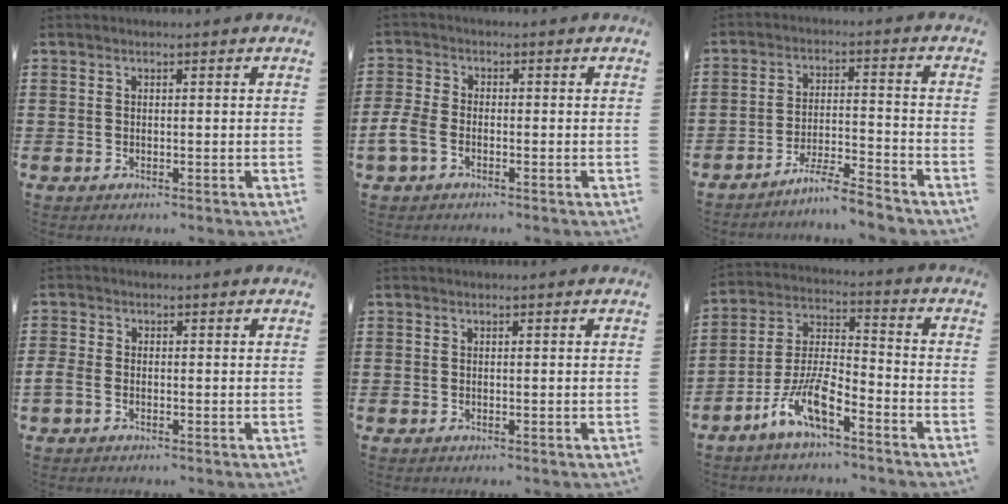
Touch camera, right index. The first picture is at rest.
{"total": 3.7, "force": [-2.0, 2.0, 2.4], "torque": [-0.070, -0.002, -0.043]}
{"total": 5.7, "force": [-5.3, -0.3, 2.0], "torque": [-0.042, -0.008, -0.103]}
{"total": 1.5, "force": [-1.0, 0.7, 0.8], "torque": [-0.032, -0.005, -0.024]}
{"total": 0.0}
{"total": 9.0, "force": [-6.3, 2.6, 5.8], "torque": [-0.140, -0.005, -0.126]}